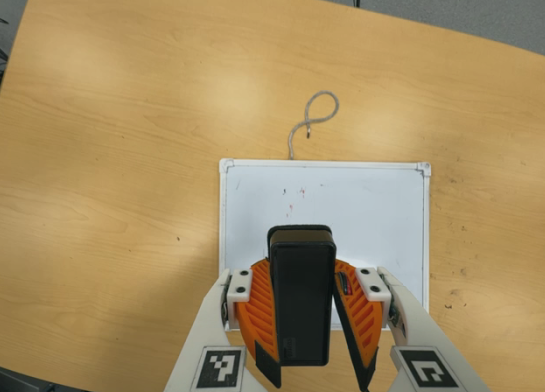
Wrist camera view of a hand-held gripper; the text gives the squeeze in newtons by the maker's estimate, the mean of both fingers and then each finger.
{"total": 9.7, "left": 9.0, "right": 10.5}